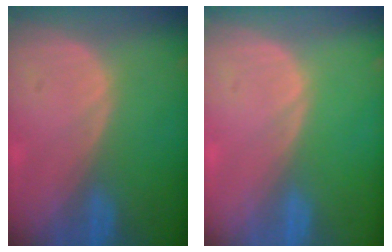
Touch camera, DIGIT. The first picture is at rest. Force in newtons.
{"total": 0.0}